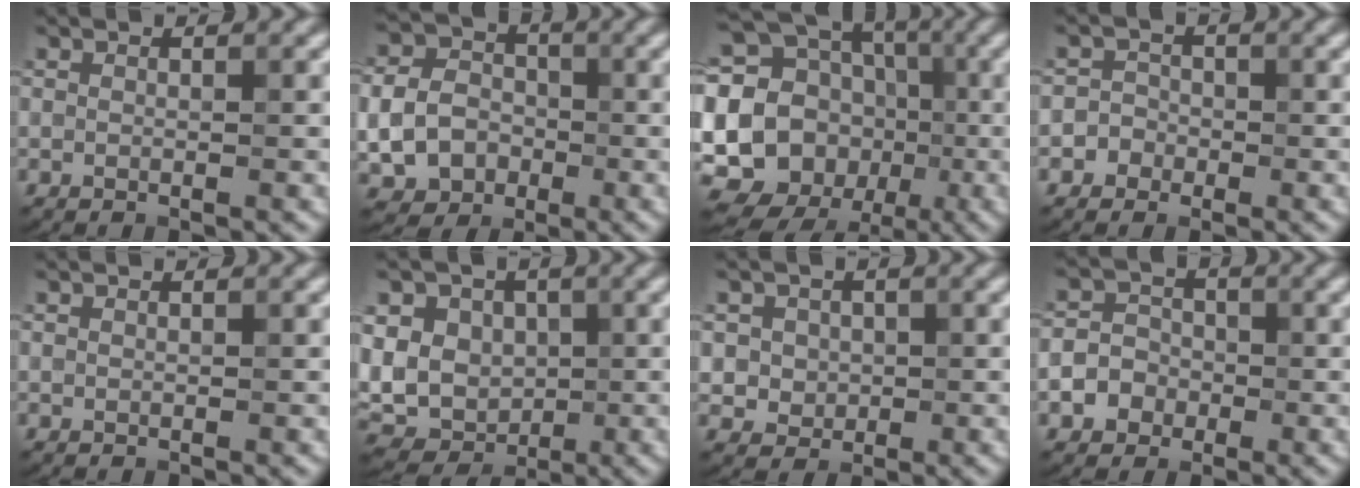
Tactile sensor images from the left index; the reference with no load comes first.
{"total": 6.4, "force": [-1.2, 5.3, 3.3], "torque": [-0.069, -0.012, -0.025]}
{"total": 17.8, "force": [-1.3, 15.7, 8.2], "torque": [-0.202, 0.031, -0.040]}
{"total": 2.6, "force": [-1.3, 2.2, 0.1], "torque": [0.036, 0.010, -0.035]}
{"total": 0.0}
{"total": 12.4, "force": [1.2, 10.2, 7.0], "torque": [-0.125, 0.037, -0.007]}
{"total": 3.5, "force": [0.8, 3.2, 1.2], "torque": [-0.013, 0.014, 0.013]}
{"total": 4.3, "force": [-1.6, 3.9, 1.0], "torque": [0.006, 0.011, -0.043]}